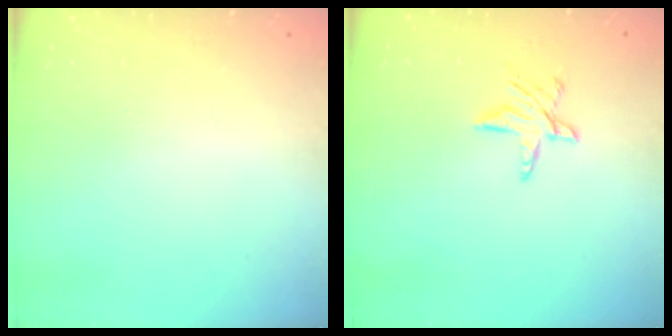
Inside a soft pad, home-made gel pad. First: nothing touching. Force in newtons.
{"total": 7.3, "press": 7.2, "slide": 0.5}